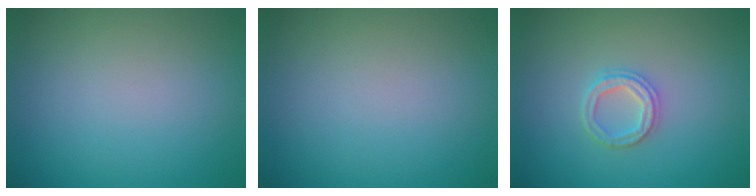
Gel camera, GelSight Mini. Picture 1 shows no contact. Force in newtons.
{"total": 0.0}
{"total": 2.4, "press": 2.4, "slide": 0.4}